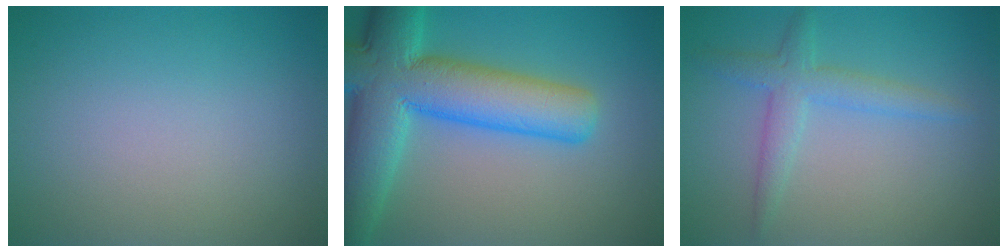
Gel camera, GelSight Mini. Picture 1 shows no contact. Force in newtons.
{"total": 11.3, "press": 11.2, "slide": 0.4}
{"total": 2.9, "press": 2.9, "slide": 0.1}